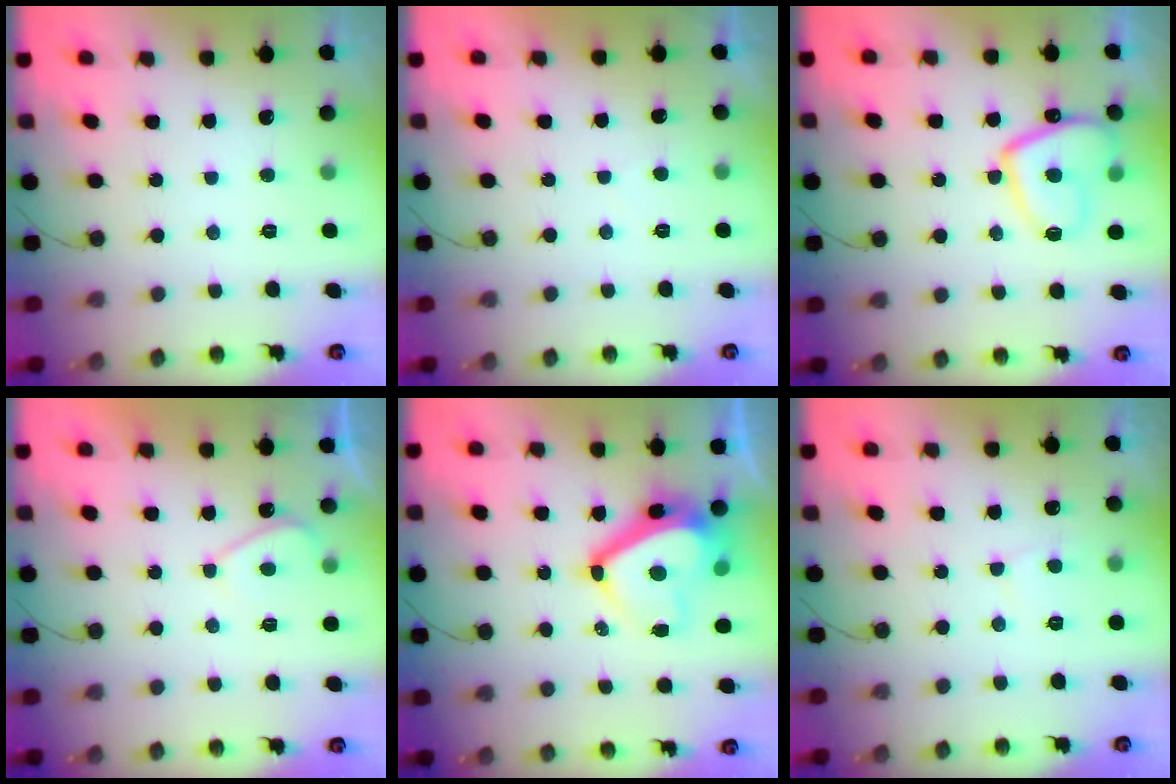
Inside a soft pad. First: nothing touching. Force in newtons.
{"total": 0.0}
{"total": 12.6, "press": 12.5, "slide": 1.5}
{"total": 2.9, "press": 2.9, "slide": 0.4}
{"total": 13.0, "press": 12.7, "slide": 2.6}
{"total": 3.5, "press": 3.5, "slide": 0.4}